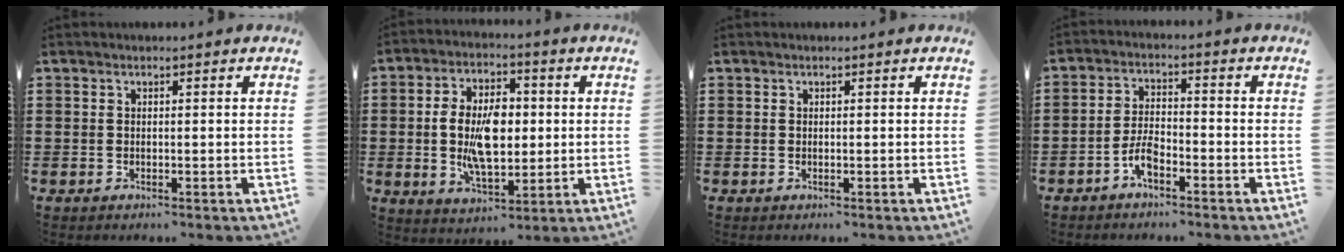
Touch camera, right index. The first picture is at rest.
{"total": 9.7, "force": [0.1, 5.6, 7.9], "torque": [-0.160, 0.010, -0.002]}
{"total": 0.0}
{"total": 4.4, "force": [-2.7, 1.7, 3.1], "torque": [-0.074, 0.004, -0.056]}